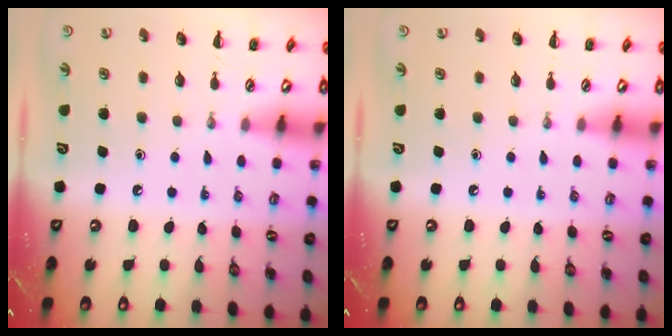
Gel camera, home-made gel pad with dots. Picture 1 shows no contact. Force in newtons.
{"total": 0.0}